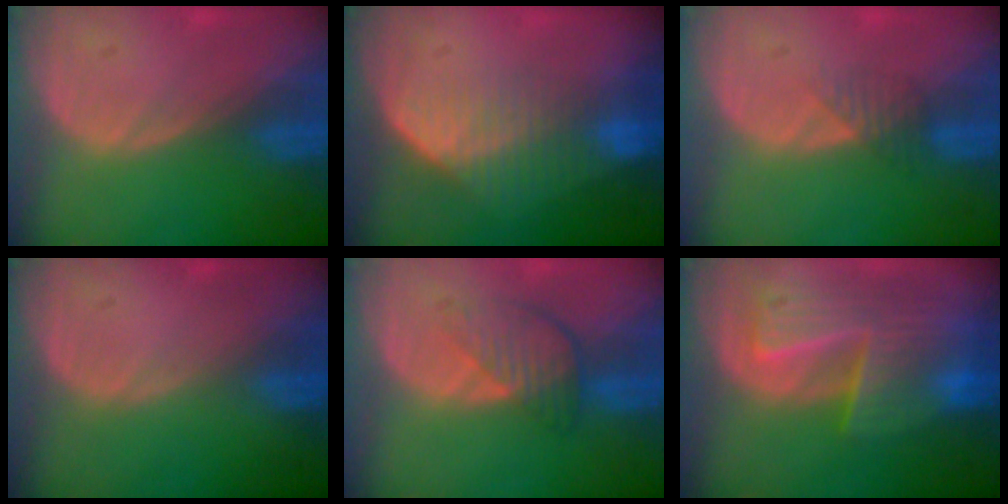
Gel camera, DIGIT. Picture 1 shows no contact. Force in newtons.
{"total": 7.2, "press": 6.1, "slide": 3.8}
{"total": 2.3, "press": 2.1, "slide": 1.0}
{"total": 0.0}
{"total": 4.7, "press": 4.2, "slide": 2.1}
{"total": 9.9, "press": 8.6, "slide": 5.0}